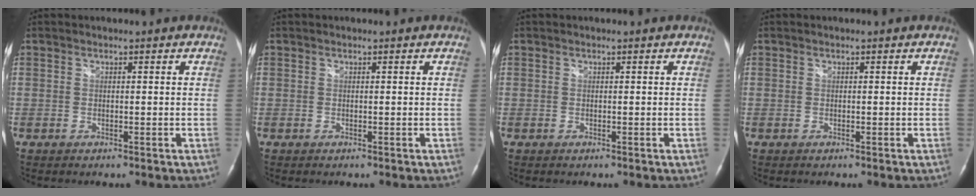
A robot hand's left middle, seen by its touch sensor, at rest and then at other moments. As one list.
[{"total": 0.0}, {"total": 0.0}, {"total": 0.0}]